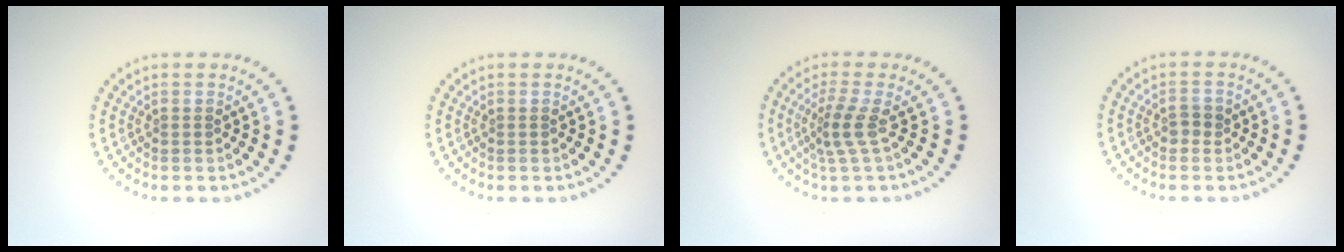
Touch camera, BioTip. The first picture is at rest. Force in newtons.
{"total": 0.0}
{"total": 2.5, "press": 1.8, "slide": 1.7}
{"total": 1.2, "press": 1.2, "slide": 0.3}